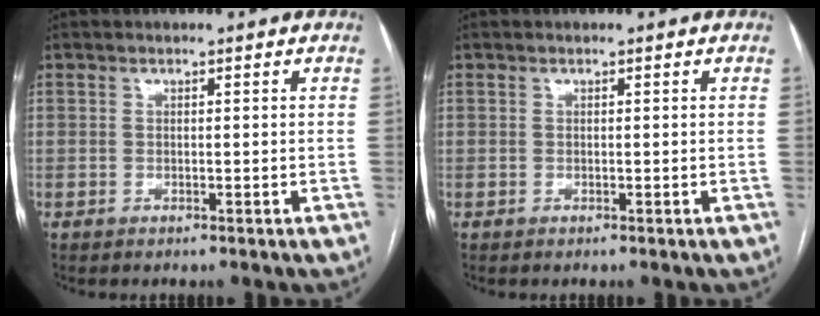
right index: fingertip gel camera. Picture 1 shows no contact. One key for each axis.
{"total": 0.0}